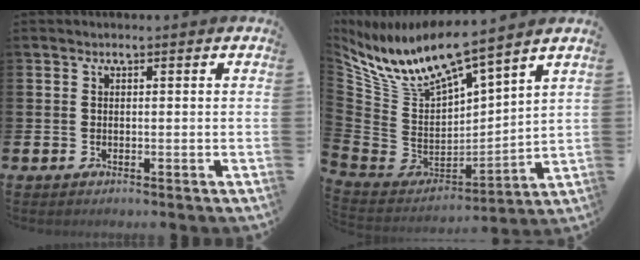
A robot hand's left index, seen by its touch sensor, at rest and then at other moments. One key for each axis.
{"total": 9.8, "fx": 8.9, "fy": 1.4, "fz": 4.0, "tx": -0.125, "ty": -0.071, "tz": 0.154}